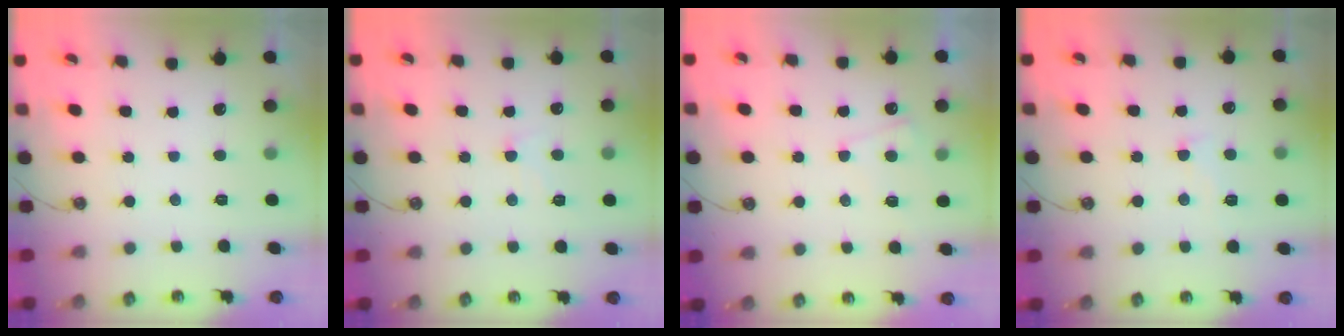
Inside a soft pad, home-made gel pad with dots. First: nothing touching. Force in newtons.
{"total": 2.8, "press": 2.7, "slide": 0.6}
{"total": 4.8, "press": 4.8, "slide": 0.5}
{"total": 0.7, "press": 0.3, "slide": 0.6}